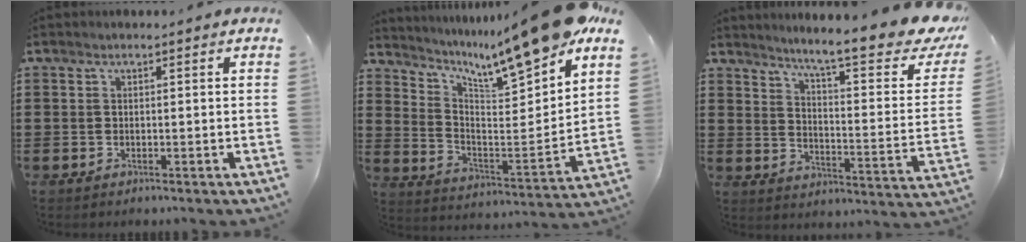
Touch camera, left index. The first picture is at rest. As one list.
[{"total": 12.2, "force": [10.2, 1.1, 6.6], "torque": [-0.123, -0.082, 0.164]}, {"total": 10.1, "force": [8.3, 0.3, 5.8], "torque": [-0.112, -0.065, 0.129]}]